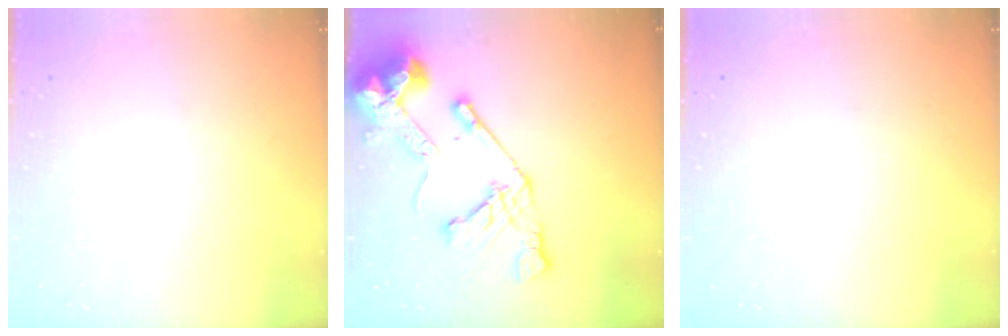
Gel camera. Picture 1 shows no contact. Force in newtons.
{"total": 18.5, "press": 18.4, "slide": 2.3}
{"total": 0.0}